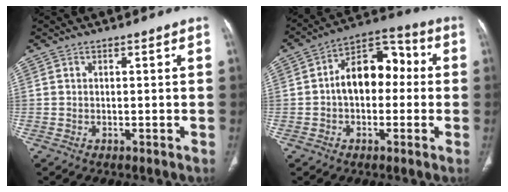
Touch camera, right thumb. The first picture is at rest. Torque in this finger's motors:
{"motor_torque": [1.63, 1.86, 1.16, -0.45, 0.07]}